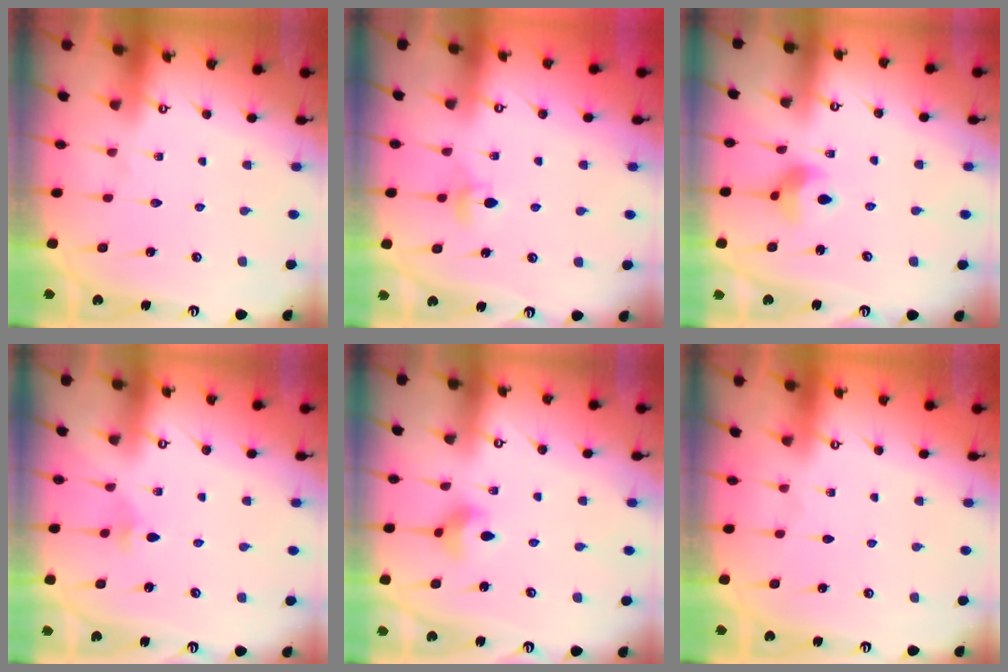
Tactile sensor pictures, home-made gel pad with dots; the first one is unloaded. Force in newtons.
{"total": 4.3, "press": 4.2, "slide": 0.6}
{"total": 7.5, "press": 7.5, "slide": 0.8}
{"total": 3.0, "press": 2.9, "slide": 0.6}
{"total": 5.3, "press": 5.2, "slide": 0.8}
{"total": 0.0}